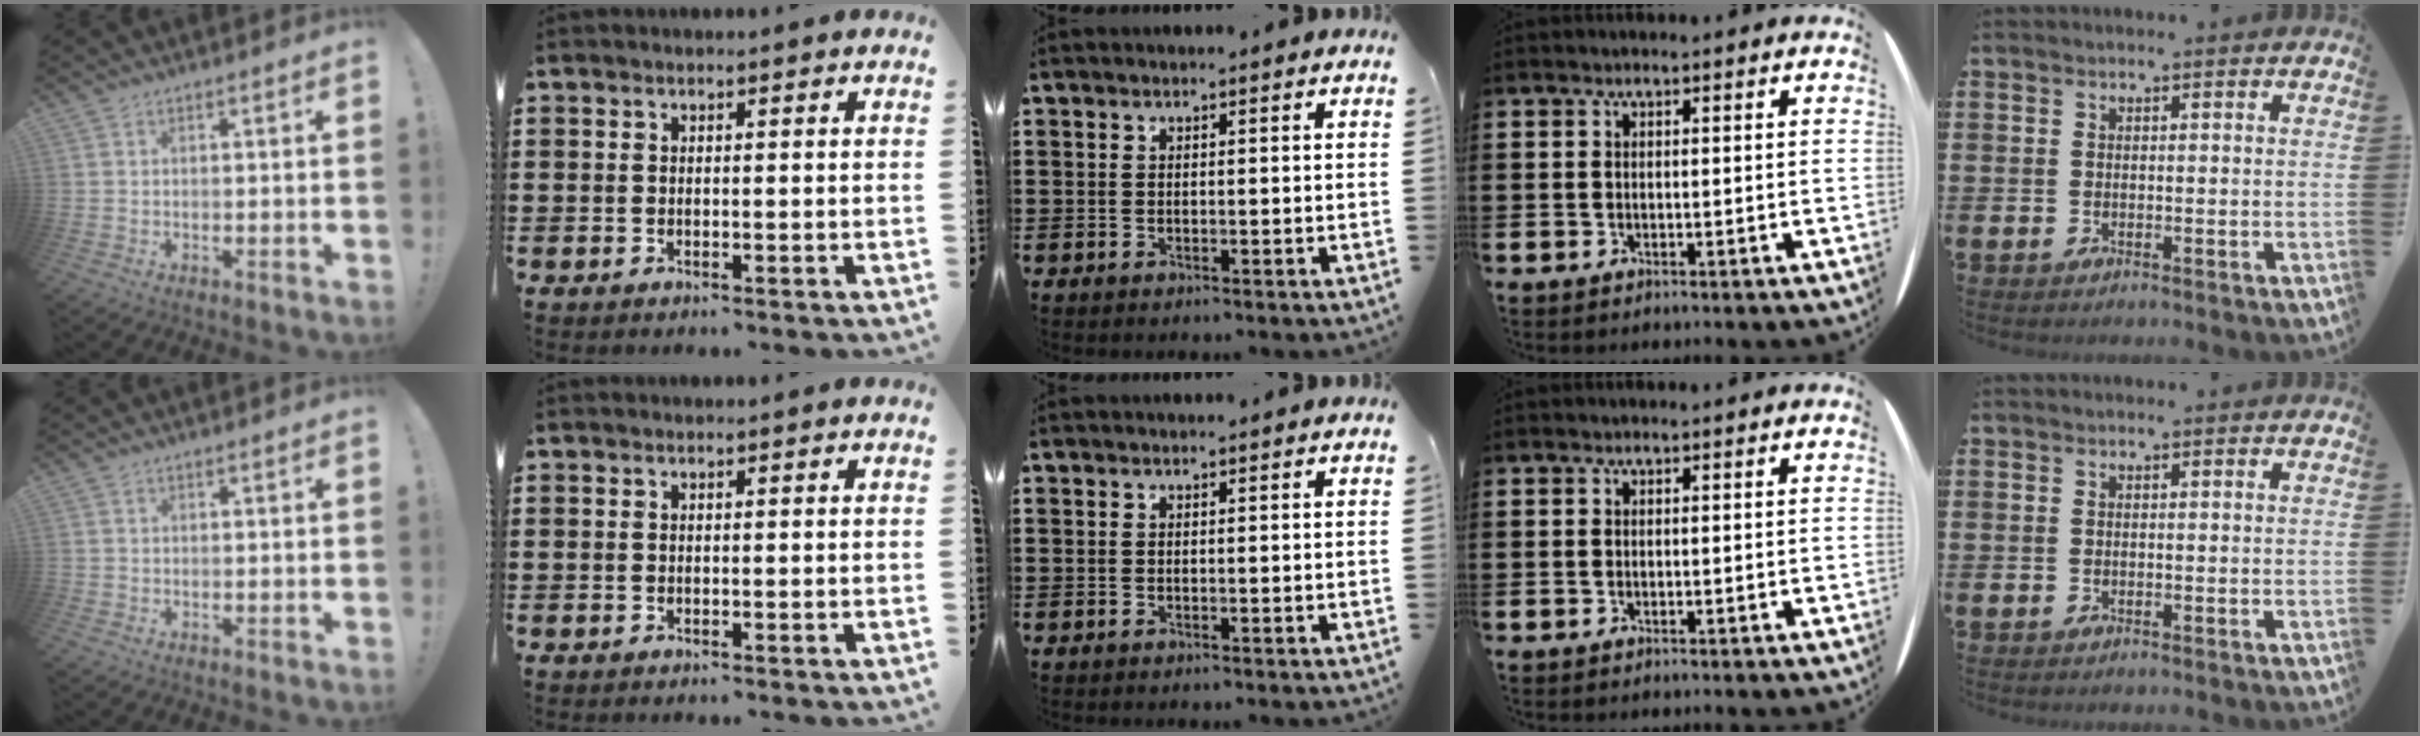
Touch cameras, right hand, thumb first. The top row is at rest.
{"thumb": {"total": 0.5, "force": [-0.3, 0.4, 0.1], "torque": [0.000, 0.001, -0.005]}}